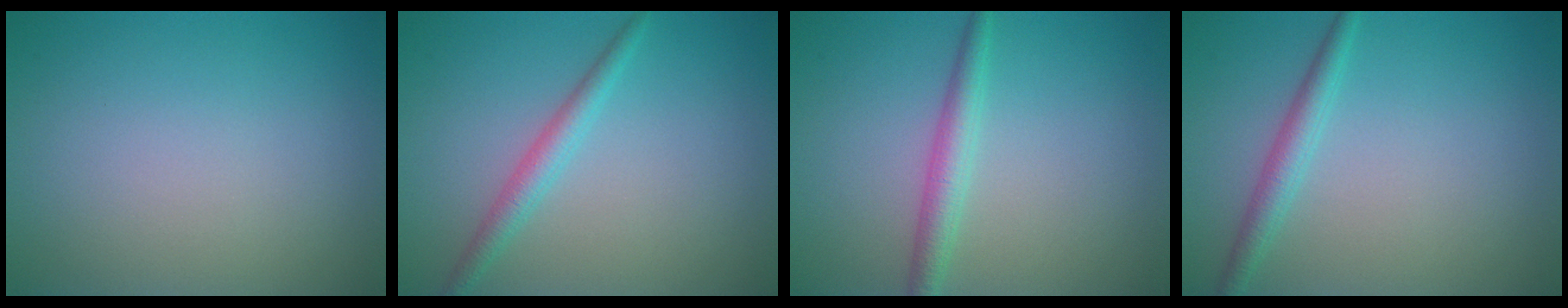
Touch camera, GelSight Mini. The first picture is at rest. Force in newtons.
{"total": 2.1, "press": 2.1, "slide": 0.0}
{"total": 2.4, "press": 2.4, "slide": 0.1}
{"total": 2.1, "press": 2.1, "slide": 0.1}